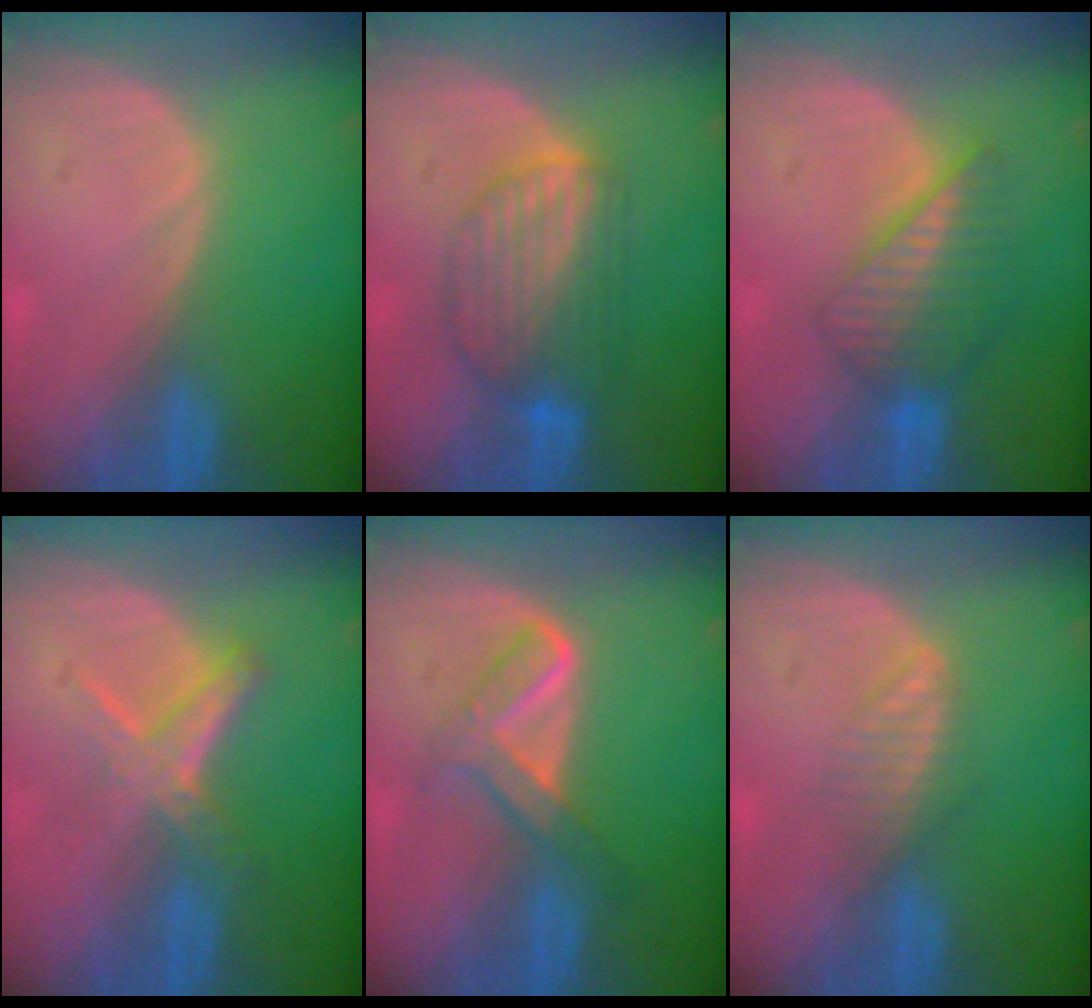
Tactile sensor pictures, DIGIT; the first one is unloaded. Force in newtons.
{"total": 7.1, "press": 7.0, "slide": 1.3}
{"total": 6.5, "press": 6.2, "slide": 2.1}
{"total": 5.2, "press": 5.1, "slide": 0.9}
{"total": 5.3, "press": 5.2, "slide": 1.1}
{"total": 2.7, "press": 2.7, "slide": 0.2}